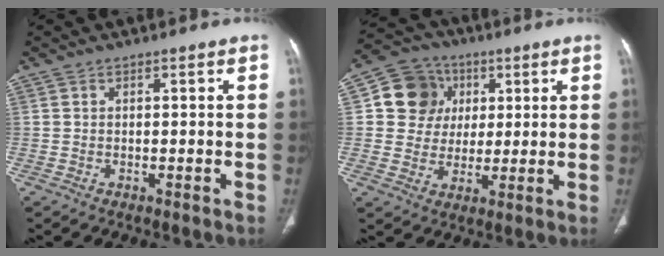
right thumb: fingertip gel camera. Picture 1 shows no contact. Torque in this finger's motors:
{"motor_torque": [-0.45, 0.46, 0.00, 0.03, 0.10]}